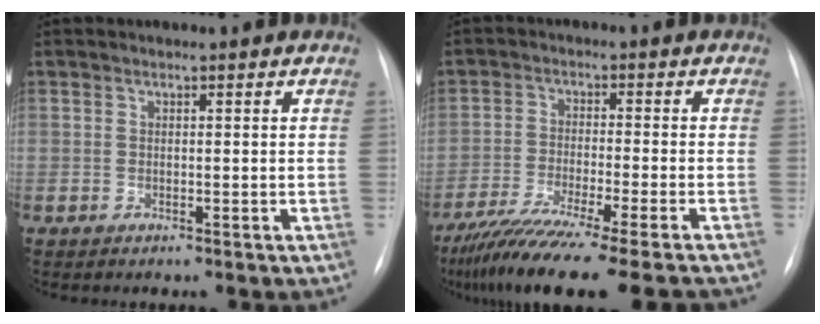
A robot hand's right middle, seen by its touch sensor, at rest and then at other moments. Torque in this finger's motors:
{"motor_torque": [1.20, -0.94, 0.33, 0.11]}